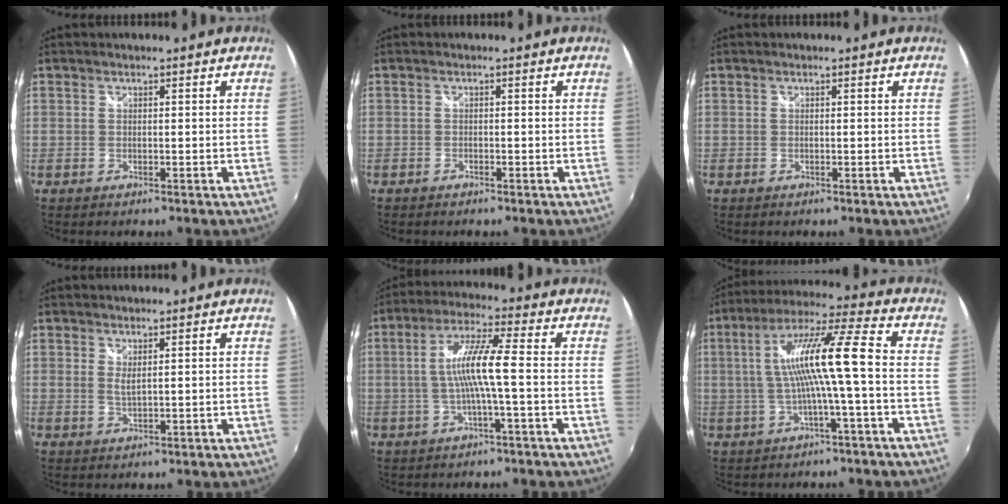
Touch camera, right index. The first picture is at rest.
{"total": 1.1, "force": [-1.0, 0.4, 0.2], "torque": [-0.007, -0.003, -0.019]}
{"total": 0.0}
{"total": 1.4, "force": [0.5, 0.4, 1.2], "torque": [-0.020, -0.004, 0.009]}
{"total": 8.4, "force": [-1.2, -0.2, 8.3], "torque": [-0.169, 0.008, -0.021]}
{"total": 12.1, "force": [-1.1, -0.3, 12.1], "torque": [-0.221, 0.015, -0.012]}